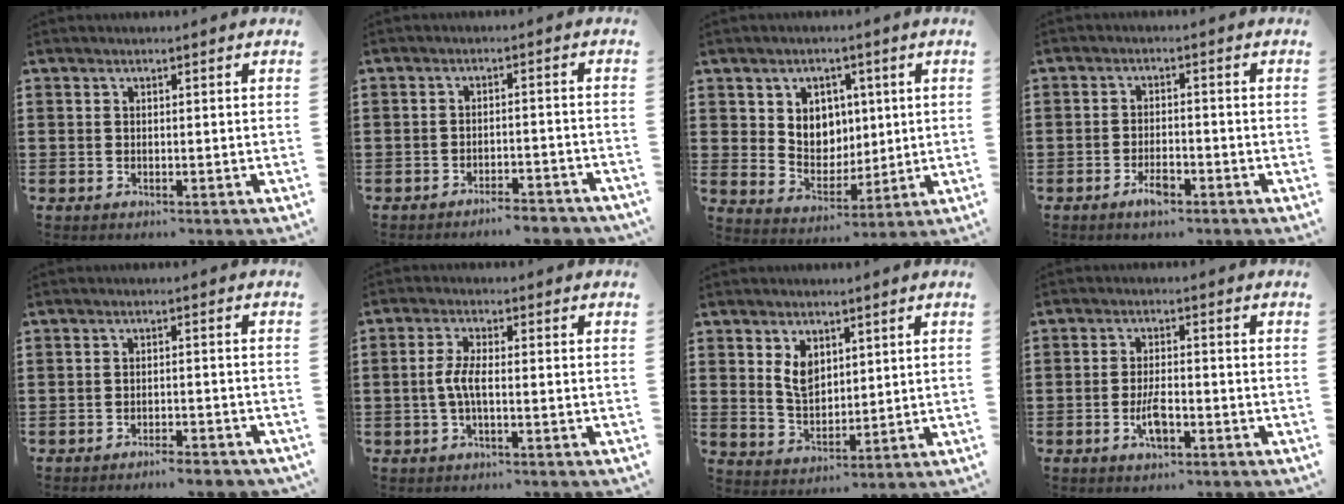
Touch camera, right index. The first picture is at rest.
{"total": 3.1, "force": [-3.0, 0.0, 0.5], "torque": [-0.010, 0.002, -0.063]}
{"total": 5.5, "force": [2.2, 4.9, 1.0], "torque": [-0.031, 0.002, 0.037]}
{"total": 3.4, "force": [-1.9, 1.1, 2.6], "torque": [-0.050, 0.000, -0.037]}
{"total": 2.5, "force": [-2.4, -0.1, 0.5], "torque": [-0.009, 0.001, -0.049]}
{"total": 3.6, "force": [-0.6, 0.9, 3.5], "torque": [-0.091, -0.007, -0.021]}
{"total": 4.8, "force": [2.2, 3.1, 2.9], "torque": [-0.058, 0.007, 0.040]}
{"total": 4.3, "force": [-1.6, 1.4, 3.7], "torque": [-0.077, -0.002, -0.031]}